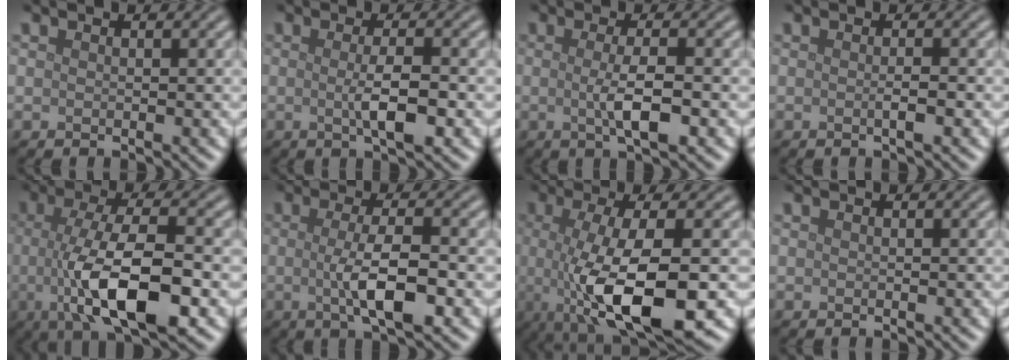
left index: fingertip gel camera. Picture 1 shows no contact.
{"total": 3.2, "force": [-0.3, 0.6, 3.1], "torque": [-0.056, -0.003, -0.005]}
{"total": 3.4, "force": [-0.3, 0.7, 3.3], "torque": [-0.060, -0.005, -0.005]}
{"total": 1.1, "force": [-0.2, 0.1, 1.1], "torque": [-0.018, 0.001, -0.005]}
{"total": 9.6, "force": [-1.7, 2.9, 9.0], "torque": [-0.150, -0.005, -0.028]}
{"total": 5.0, "force": [-0.6, 1.2, 4.8], "torque": [-0.086, -0.005, -0.012]}
{"total": 9.5, "force": [-1.6, 2.8, 9.0], "torque": [-0.154, -0.016, -0.024]}
{"total": 0.0}